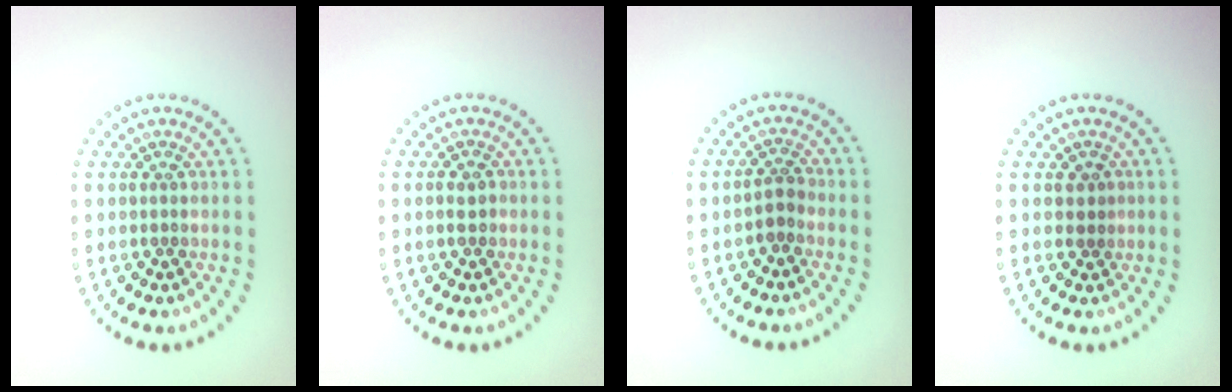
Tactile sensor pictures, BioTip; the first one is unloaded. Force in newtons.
{"total": 1.1, "press": 1.1, "slide": 0.3}
{"total": 1.5, "press": 1.3, "slide": 0.8}
{"total": 1.0, "press": 0.9, "slide": 0.3}